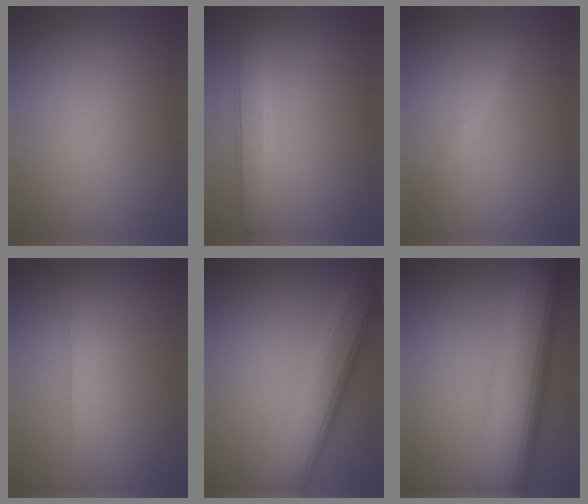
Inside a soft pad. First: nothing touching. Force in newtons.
{"total": 2.6, "press": 2.6, "slide": 0.1}
{"total": 1.4, "press": 1.4, "slide": 0.1}
{"total": 1.6, "press": 1.6, "slide": 0.0}
{"total": 7.0, "press": 7.0, "slide": 0.1}
{"total": 12.2, "press": 12.2, "slide": 0.2}